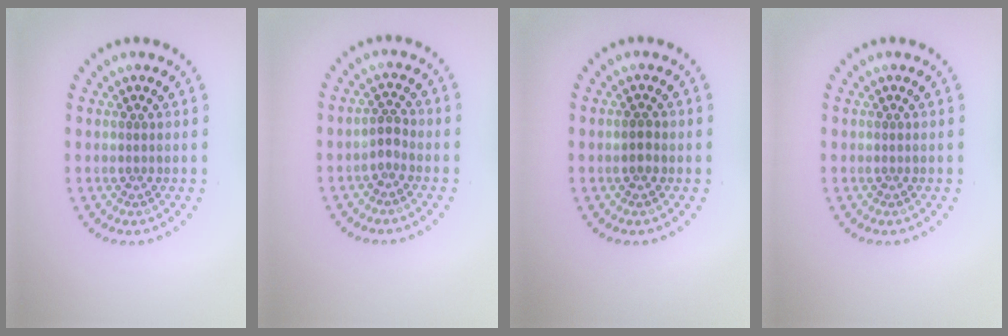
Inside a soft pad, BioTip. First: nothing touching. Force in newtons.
{"total": 1.1, "press": 0.8, "slide": 0.7}
{"total": 1.3, "press": 1.3, "slide": 0.1}
{"total": 0.0}